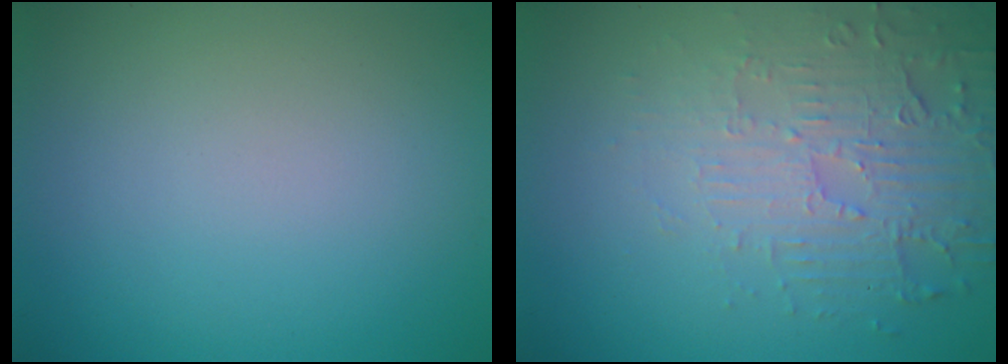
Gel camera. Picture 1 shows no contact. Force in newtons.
{"total": 5.2, "press": 3.4, "slide": 4.0}